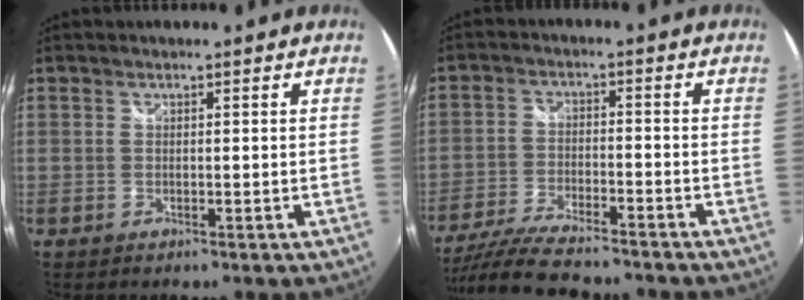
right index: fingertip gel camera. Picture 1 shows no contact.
{"total": 14.0, "force": [-12.2, 2.4, 6.5], "torque": [-0.146, -0.028, -0.214]}